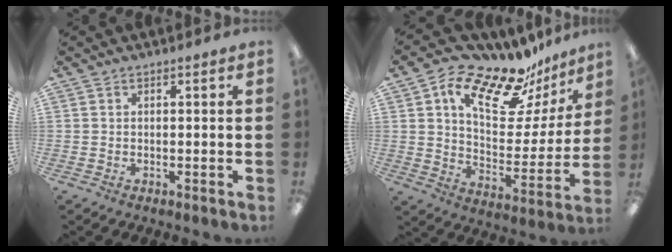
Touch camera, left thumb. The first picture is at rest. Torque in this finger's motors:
{"motor_torque": [0.39, 0.52, 1.12, -1.65, 0.22]}